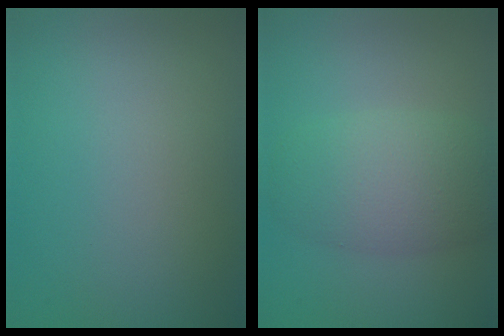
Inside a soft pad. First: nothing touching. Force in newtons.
{"total": 5.2, "press": 5.2, "slide": 0.1}